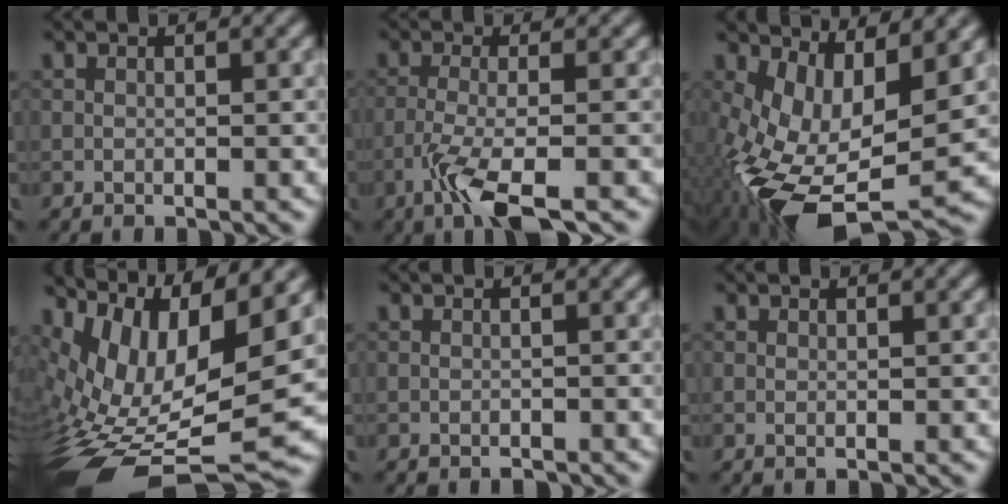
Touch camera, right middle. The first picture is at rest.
{"total": 4.0, "force": [-2.5, 0.4, 3.1], "torque": [-0.070, 0.007, -0.047]}
{"total": 9.9, "force": [-2.4, 4.7, 8.4], "torque": [-0.192, -0.010, -0.021]}
{"total": 13.2, "force": [0.0, 5.3, 12.1], "torque": [-0.231, 0.002, 0.030]}
{"total": 0.8, "force": [-0.7, -0.2, -0.3], "torque": [-0.005, 0.010, -0.005]}
{"total": 0.0}